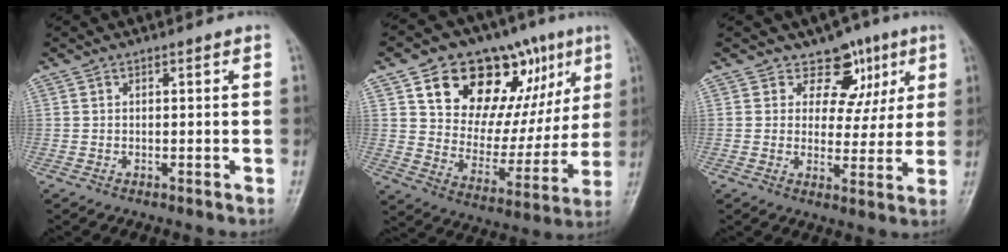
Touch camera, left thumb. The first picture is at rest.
{"total": 24.0, "force": [11.2, 13.9, 16.2], "torque": [-0.183, -0.018, 0.180]}
{"total": 8.0, "force": [4.6, 6.2, 2.0], "torque": [0.022, -0.016, 0.062]}